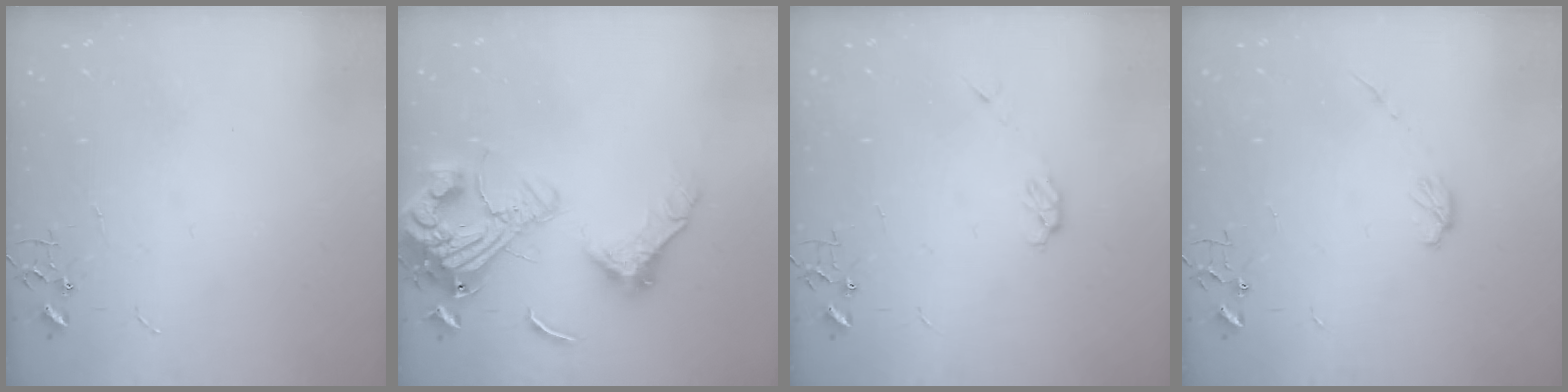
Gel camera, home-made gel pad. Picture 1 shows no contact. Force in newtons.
{"total": 18.8, "press": 18.7, "slide": 2.1}
{"total": 3.8, "press": 3.7, "slide": 0.6}
{"total": 5.8, "press": 5.8, "slide": 0.5}